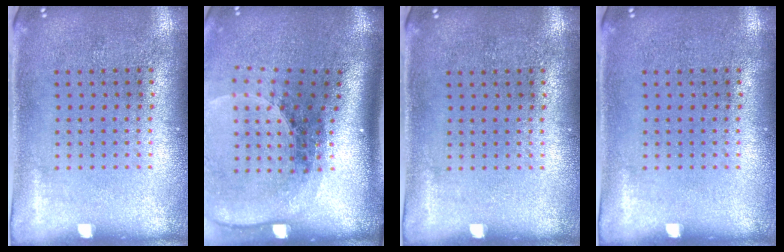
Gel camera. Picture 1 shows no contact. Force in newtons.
{"total": 2.6, "press": 1.9, "slide": 1.8}
{"total": 0.0}
{"total": 0.0}